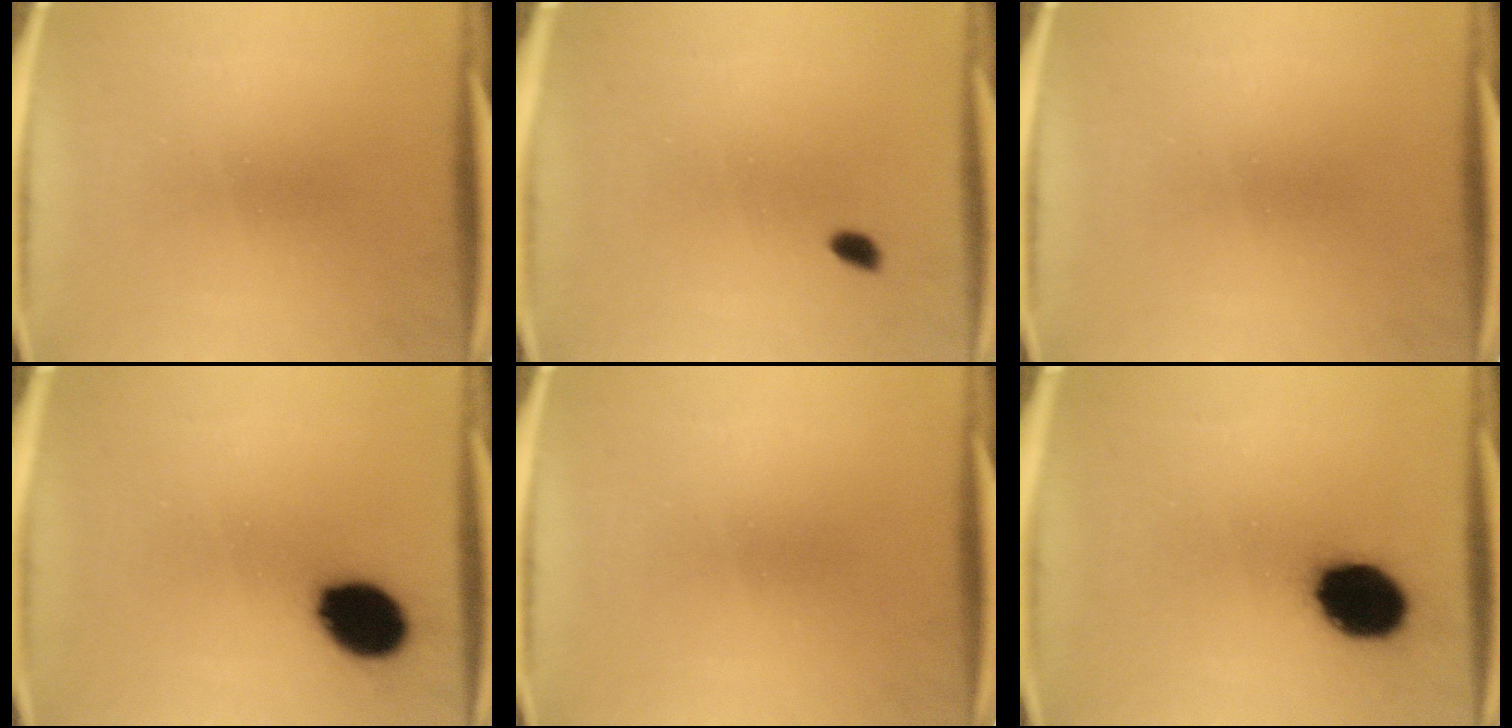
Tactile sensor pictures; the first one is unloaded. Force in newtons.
{"total": 1.4}
{"total": 0.0}
{"total": 12.2}
{"total": 0.0}
{"total": 14.2}